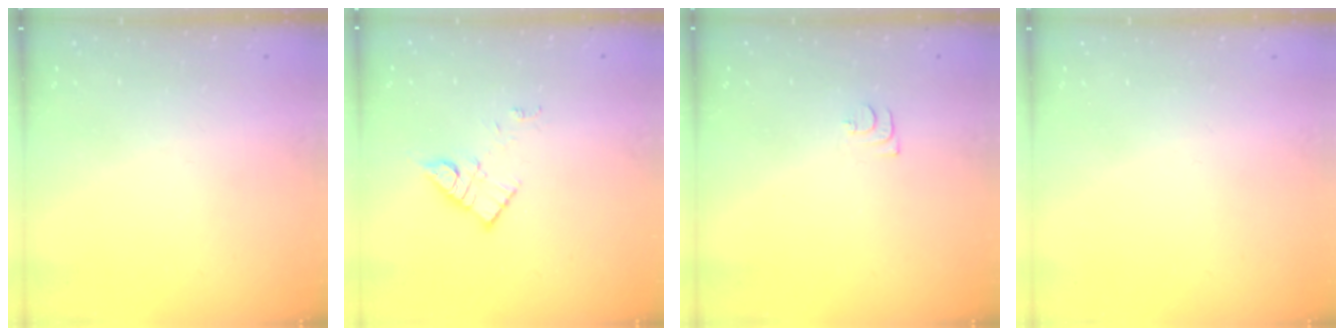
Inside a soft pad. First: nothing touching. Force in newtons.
{"total": 10.4, "press": 10.4, "slide": 0.6}
{"total": 5.2, "press": 5.1, "slide": 0.6}
{"total": 1.5, "press": 1.5, "slide": 0.1}